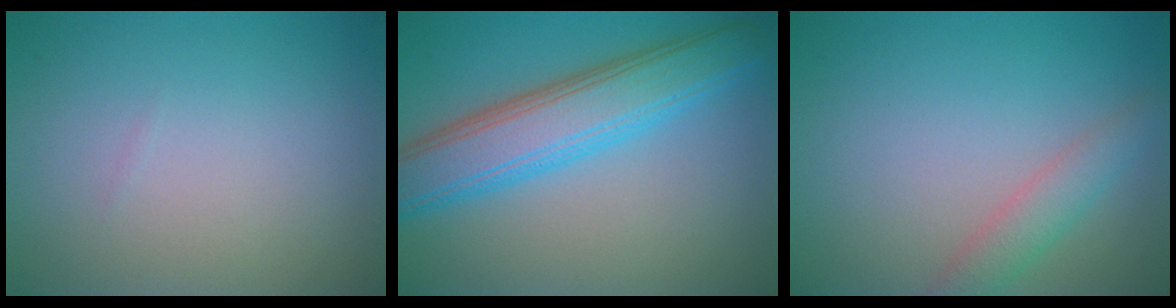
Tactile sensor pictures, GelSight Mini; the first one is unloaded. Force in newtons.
{"total": 7.2, "press": 7.1, "slide": 0.3}
{"total": 2.4, "press": 2.4, "slide": 0.1}